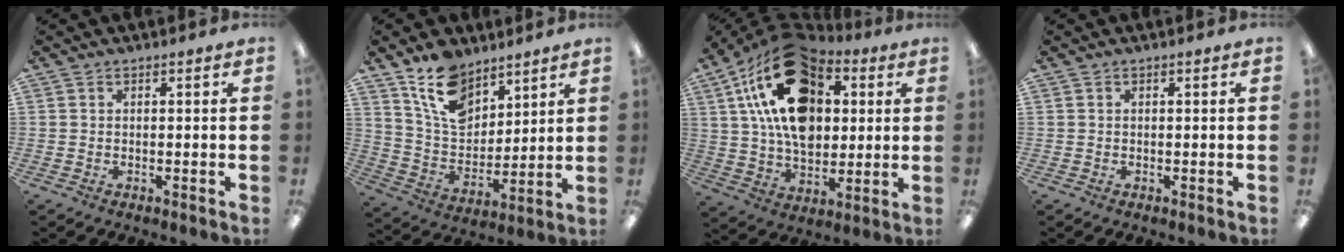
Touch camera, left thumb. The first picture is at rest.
{"total": 14.1, "force": [9.9, 7.9, 6.3], "torque": [-0.124, -0.045, 0.190]}
{"total": 23.2, "force": [8.5, 15.1, 15.4], "torque": [-0.277, -0.029, 0.146]}
{"total": 0.0}